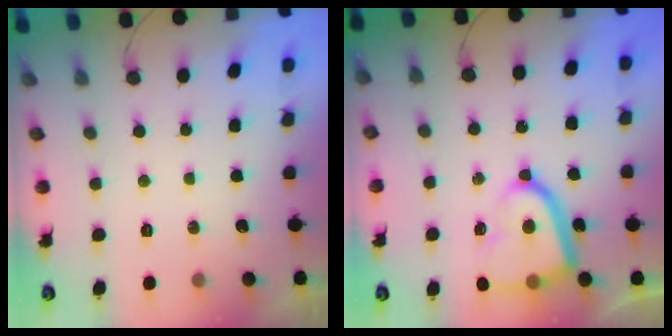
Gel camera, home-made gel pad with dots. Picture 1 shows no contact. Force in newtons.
{"total": 14.7, "press": 14.7, "slide": 1.2}